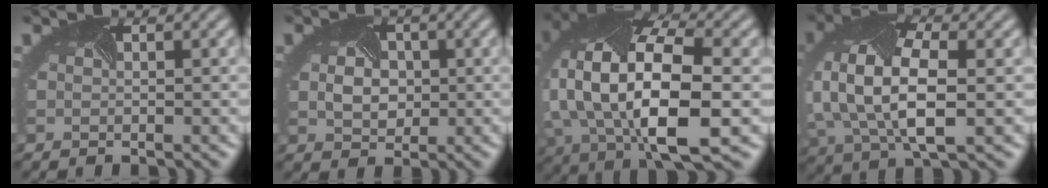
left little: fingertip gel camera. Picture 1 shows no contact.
{"total": 3.9, "force": [0.2, 3.1, 2.4], "torque": [-0.044, 0.002, 0.001]}
{"total": 15.4, "force": [-0.4, 7.9, 13.2], "torque": [-0.246, -0.013, 0.000]}
{"total": 10.1, "force": [0.2, 5.6, 8.4], "torque": [-0.191, -0.005, 0.006]}